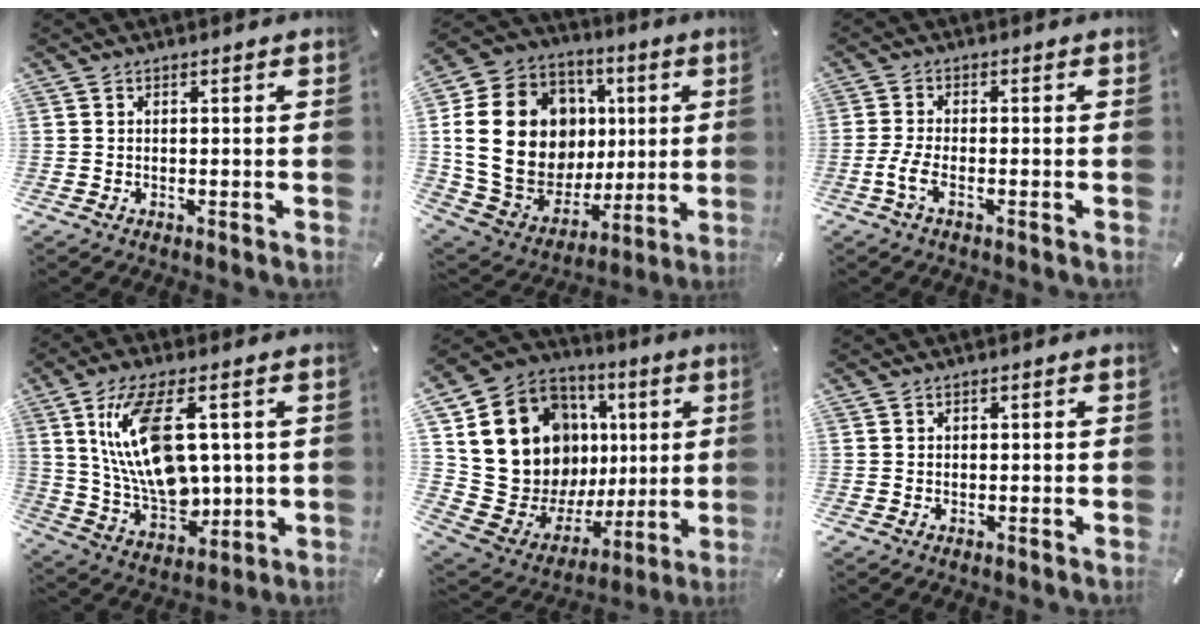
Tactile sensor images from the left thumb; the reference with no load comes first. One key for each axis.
{"total": 25.6, "fx": 5.1, "fy": 20.2, "fz": 14.9, "tx": -0.285, "ty": -0.024, "tz": 0.121}
{"total": 4.3, "fx": -1.8, "fy": 1.5, "fz": 3.6, "tx": -0.086, "ty": -0.005, "tz": -0.036}
{"total": 17.2, "fx": 4.4, "fy": 9.5, "fz": 13.7, "tx": -0.277, "ty": -0.008, "tz": 0.075}
{"total": 18.5, "fx": 6.4, "fy": 15.0, "fz": 8.9, "tx": -0.153, "ty": -0.066, "tz": 0.146}
{"total": 0.6, "fx": 0.0, "fy": 0.6, "fz": 0.1, "tx": -0.003, "ty": 0.005, "tz": -0.002}